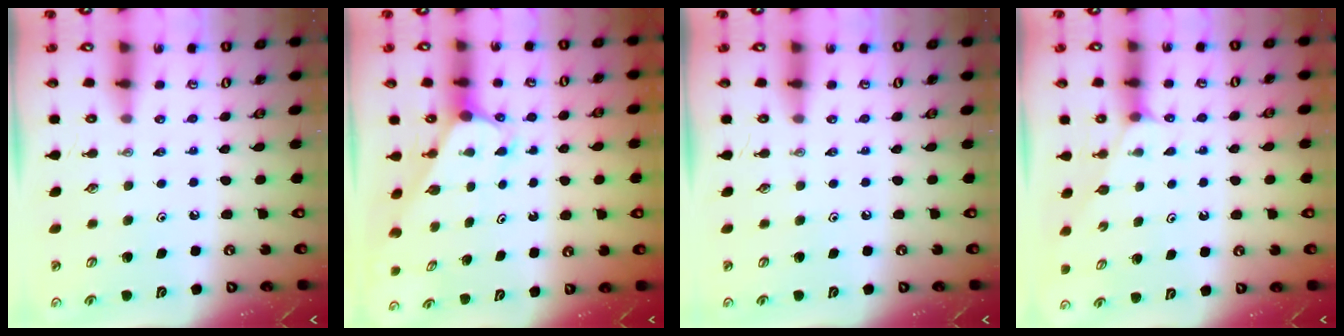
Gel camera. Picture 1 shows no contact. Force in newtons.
{"total": 2.6, "press": 2.6, "slide": 0.1}
{"total": 0.0}
{"total": 2.9, "press": 2.8, "slide": 0.5}